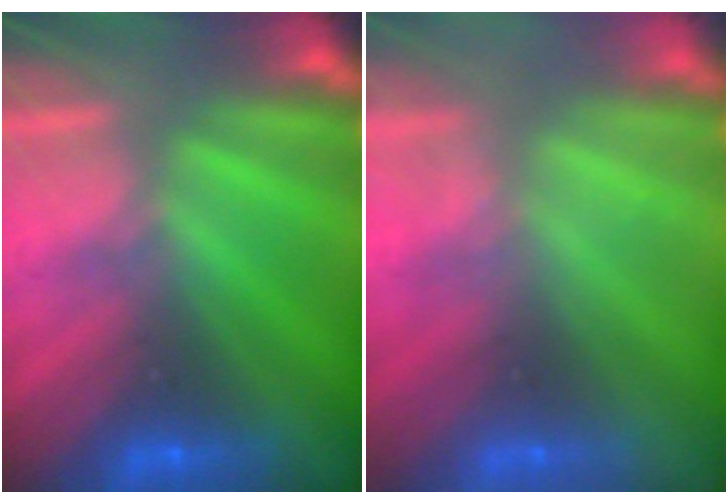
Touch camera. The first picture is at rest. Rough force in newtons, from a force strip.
{"total": 2.1}